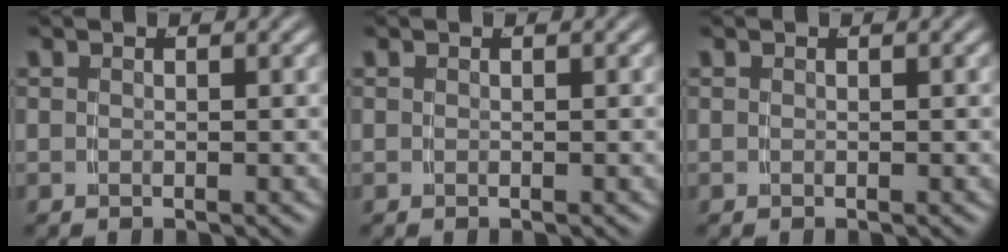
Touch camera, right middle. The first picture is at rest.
{"total": 0.0}
{"total": 0.0}